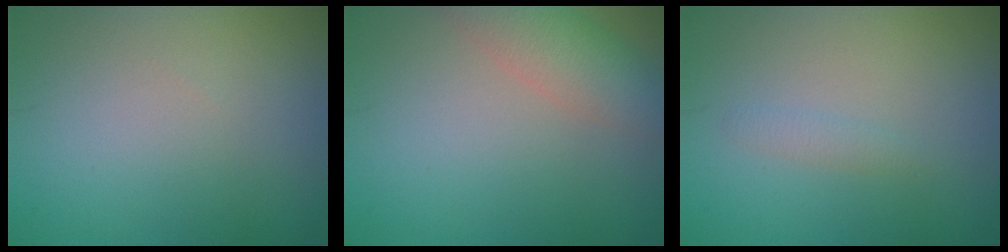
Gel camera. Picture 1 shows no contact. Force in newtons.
{"total": 4.1, "press": 4.1, "slide": 0.3}
{"total": 1.0, "press": 0.9, "slide": 0.1}